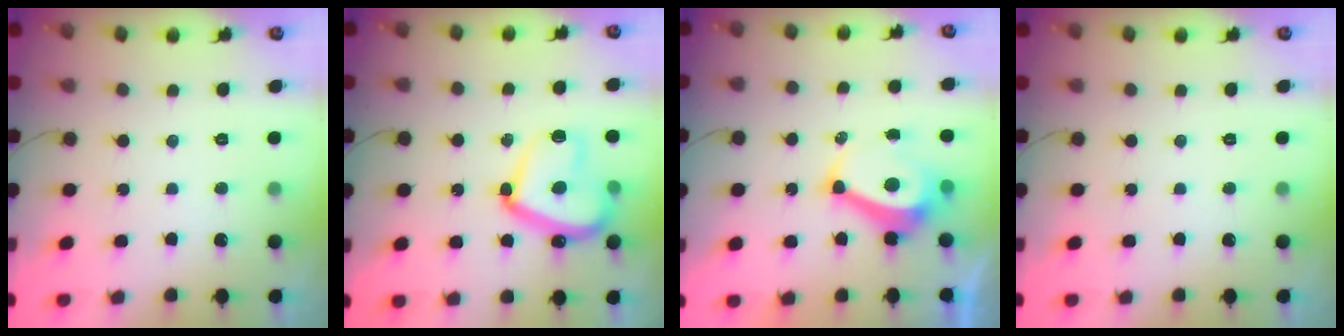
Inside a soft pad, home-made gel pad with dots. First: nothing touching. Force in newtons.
{"total": 17.3, "press": 17.2, "slide": 1.5}
{"total": 8.4, "press": 8.3, "slide": 1.1}
{"total": 0.0}